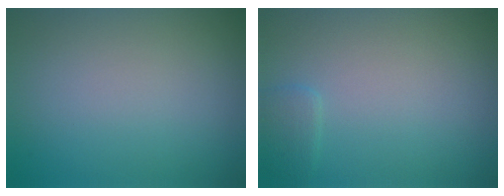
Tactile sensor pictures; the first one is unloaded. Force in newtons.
{"total": 1.2, "press": 1.2, "slide": 0.1}